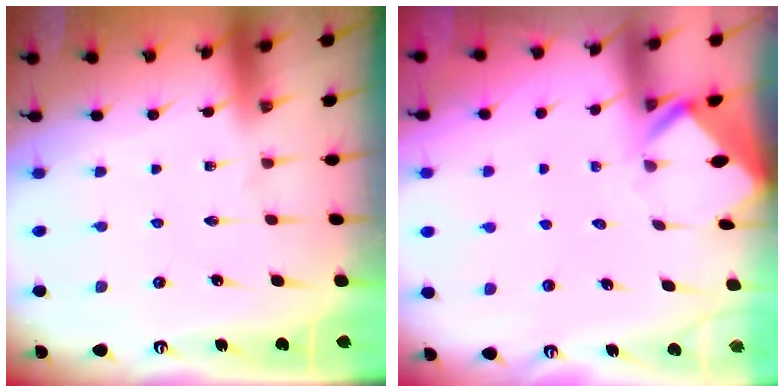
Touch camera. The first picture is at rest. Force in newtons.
{"total": 3.0, "press": 3.0, "slide": 0.2}